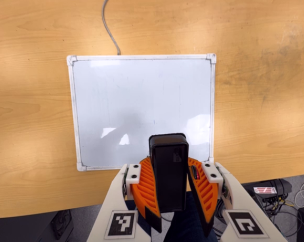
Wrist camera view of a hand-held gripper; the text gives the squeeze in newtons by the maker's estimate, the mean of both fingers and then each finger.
{"total": 9.5, "left": 10.2, "right": 8.9}